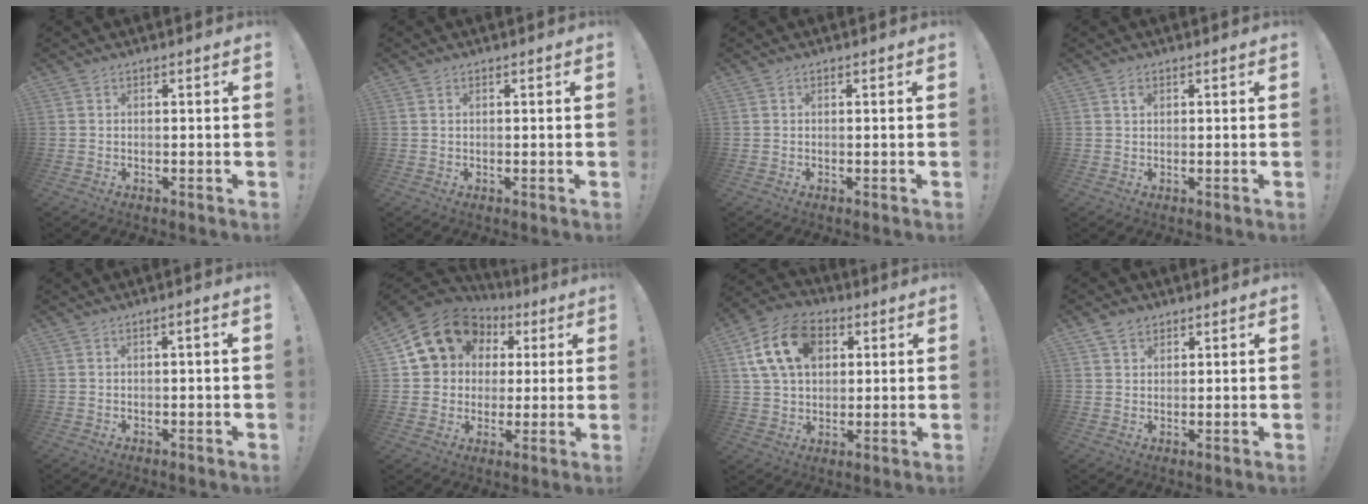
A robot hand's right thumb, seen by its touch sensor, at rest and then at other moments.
{"total": 0.6, "force": [0.4, 0.3, 0.3], "torque": [-0.008, 0.001, 0.007]}
{"total": 0.0}
{"total": 1.2, "force": [0.7, 0.7, 0.6], "torque": [-0.004, -0.001, 0.012]}
{"total": 1.6, "force": [-0.4, -0.2, 1.5], "torque": [-0.026, 0.001, -0.008]}
{"total": 16.8, "force": [6.7, 13.7, 7.0], "torque": [-0.100, -0.028, 0.143]}
{"total": 16.5, "force": [6.0, 11.7, 10.1], "torque": [-0.161, -0.011, 0.115]}
{"total": 3.7, "force": [2.7, 2.4, 1.0], "torque": [-0.012, -0.010, 0.049]}